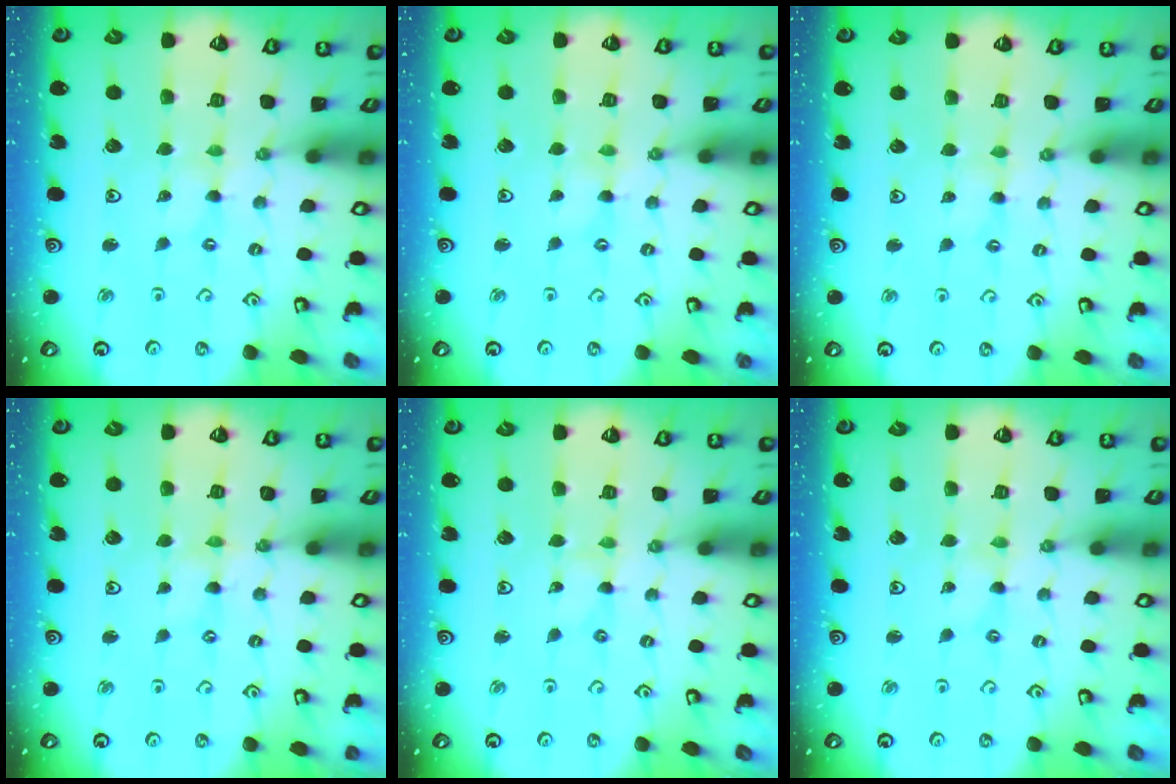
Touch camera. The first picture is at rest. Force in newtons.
{"total": 0.0}
{"total": 1.7, "press": 1.7, "slide": 0.3}
{"total": 0.0}
{"total": 0.0}
{"total": 0.0}